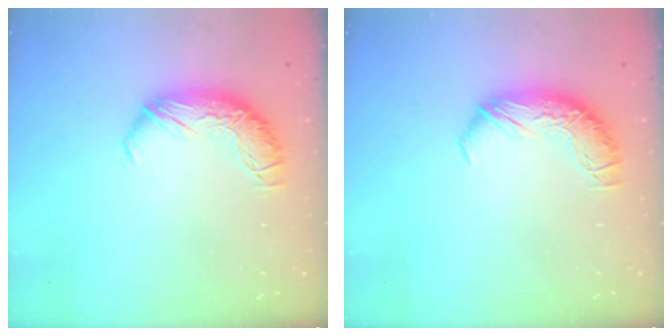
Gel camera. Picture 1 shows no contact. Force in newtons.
{"total": 0.0}